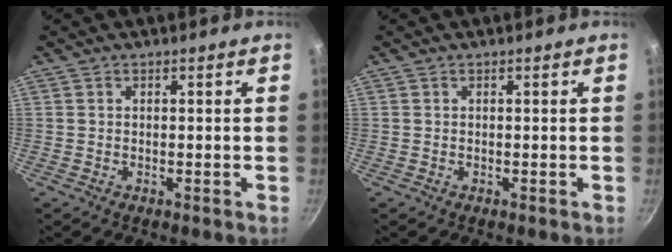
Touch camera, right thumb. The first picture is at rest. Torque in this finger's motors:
{"motor_torque": [-0.02, 0.02, 0.13, -0.13, 0.00]}